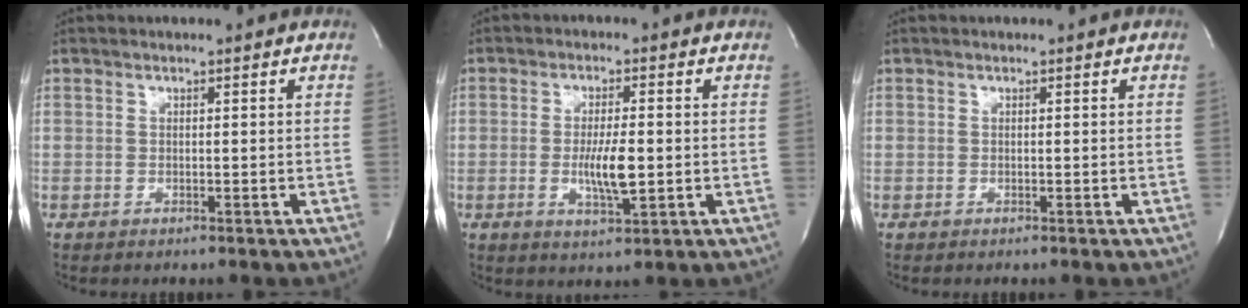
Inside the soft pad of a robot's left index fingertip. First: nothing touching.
{"total": 5.8, "force": [-1.4, 1.0, 5.6], "torque": [-0.106, -0.015, -0.021]}
{"total": 0.0}